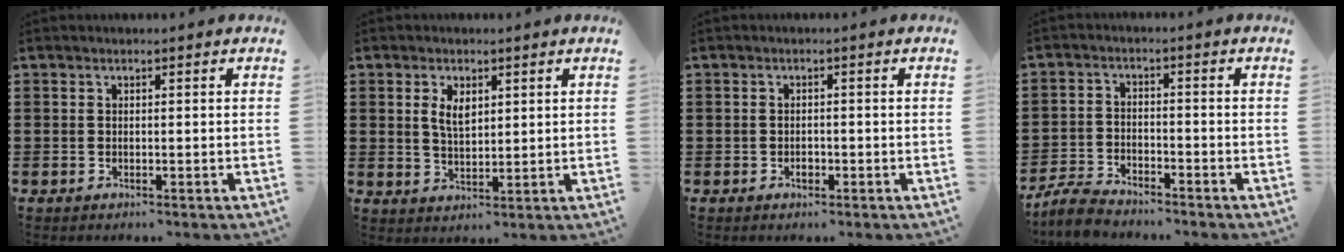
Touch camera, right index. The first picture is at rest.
{"total": 3.6, "force": [1.4, 1.8, 2.8], "torque": [-0.052, 0.002, 0.022]}
{"total": 1.2, "force": [-0.5, 0.8, 0.7], "torque": [-0.015, -0.001, -0.010]}
{"total": 4.3, "force": [-4.2, 0.6, 1.1], "torque": [-0.042, -0.002, -0.090]}